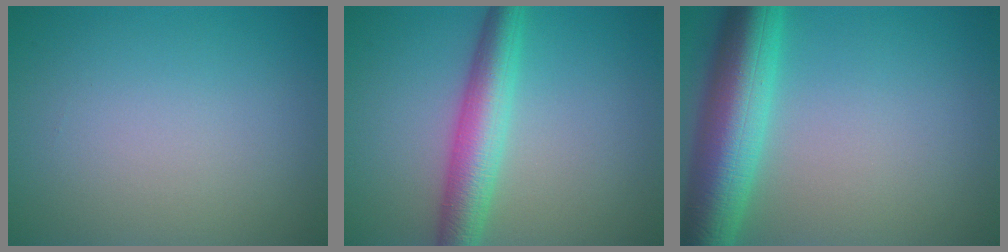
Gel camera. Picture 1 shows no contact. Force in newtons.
{"total": 5.2, "press": 5.2, "slide": 0.0}
{"total": 8.7, "press": 8.7, "slide": 0.3}